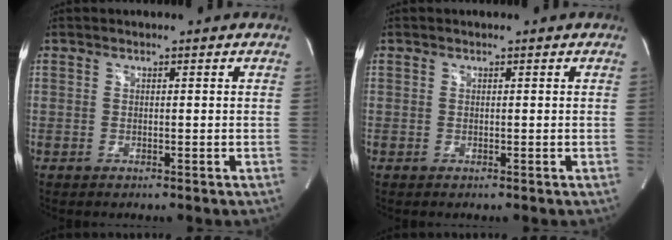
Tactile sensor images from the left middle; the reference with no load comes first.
{"total": 0.0}